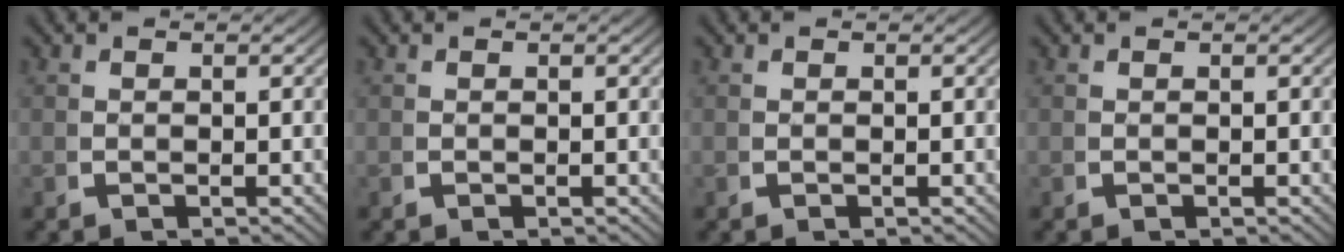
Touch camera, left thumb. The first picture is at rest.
{"total": 0.0}
{"total": 0.0}
{"total": 0.0}